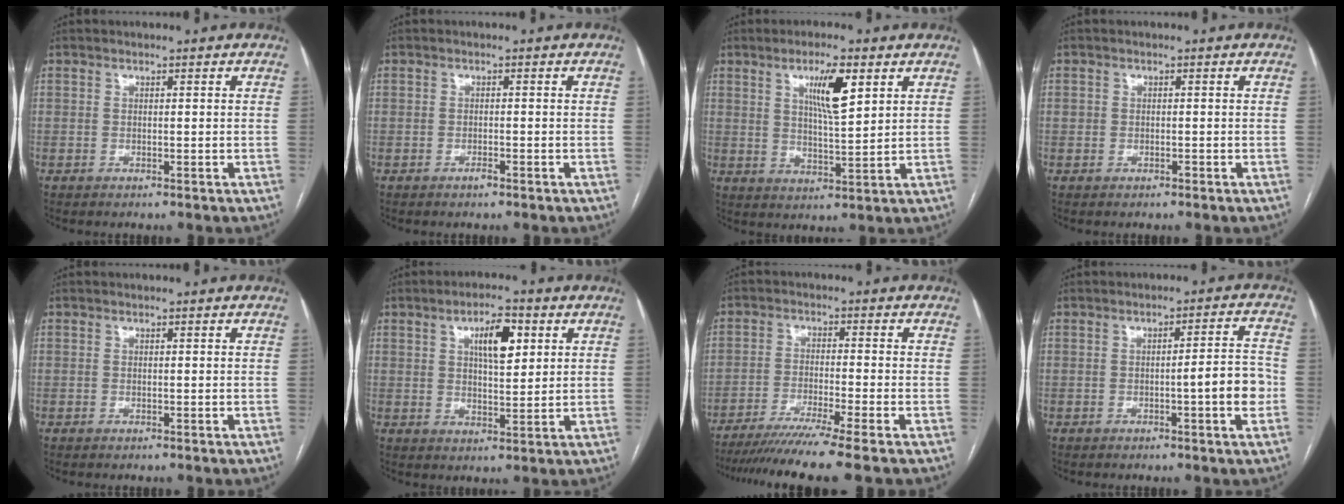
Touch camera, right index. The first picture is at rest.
{"total": 0.9, "force": [-0.6, 0.3, 0.6], "torque": [-0.010, 0.002, -0.009]}
{"total": 7.4, "force": [3.3, 1.1, 6.5], "torque": [-0.115, -0.003, 0.058]}
{"total": 0.8, "force": [-0.2, 0.8, 0.3], "torque": [-0.005, 0.008, 0.000]}
{"total": 0.0}
{"total": 7.0, "force": [2.7, 2.3, 6.0], "torque": [-0.101, 0.009, 0.044]}
{"total": 11.0, "force": [-8.9, -2.4, 6.0], "torque": [-0.074, -0.038, -0.140]}
{"total": 5.8, "force": [-1.5, 0.3, 5.6], "torque": [-0.074, 0.011, -0.020]}